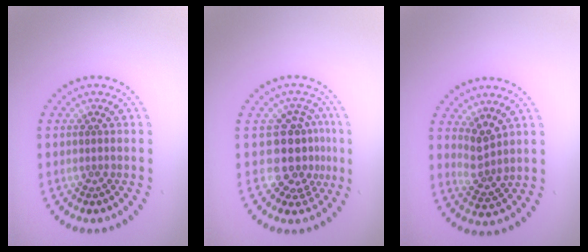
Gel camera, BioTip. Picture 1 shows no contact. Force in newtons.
{"total": 4.1, "press": 3.4, "slide": 2.4}
{"total": 2.5, "press": 2.0, "slide": 1.6}